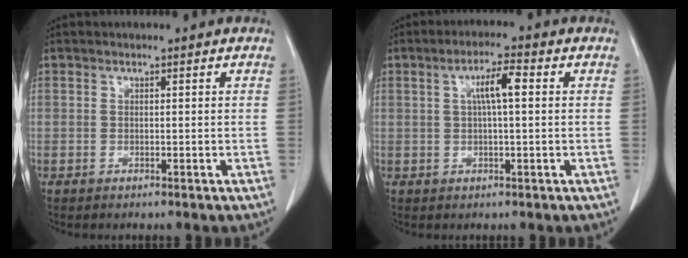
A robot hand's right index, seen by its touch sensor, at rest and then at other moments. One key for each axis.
{"total": 4.7, "fx": 1.0, "fy": 0.6, "fz": 4.5, "tx": -0.082, "ty": 0.010, "tz": 0.016}